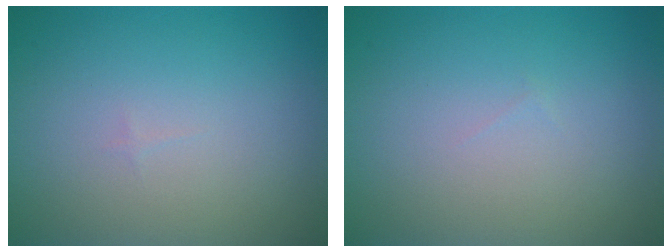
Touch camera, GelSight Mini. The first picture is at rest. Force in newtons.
{"total": 0.0}